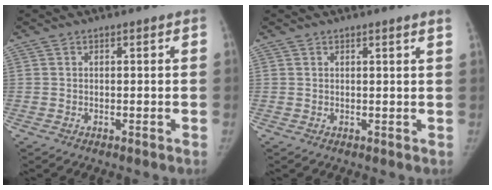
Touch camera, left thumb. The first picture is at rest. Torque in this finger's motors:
{"motor_torque": [-0.11, -0.05, -0.01, 0.19, 0.00]}